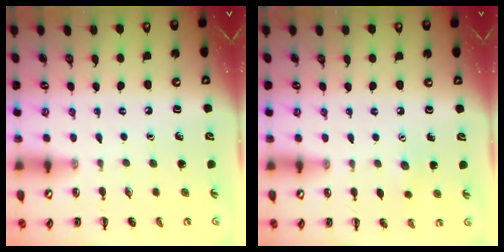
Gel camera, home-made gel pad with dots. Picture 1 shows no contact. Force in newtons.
{"total": 4.8, "press": 4.7, "slide": 1.2}